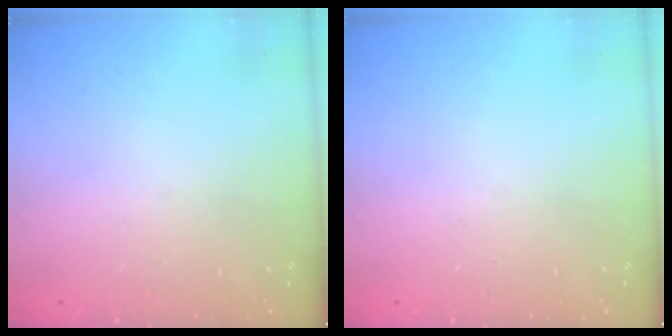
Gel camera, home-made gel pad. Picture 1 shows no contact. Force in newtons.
{"total": 0.0}